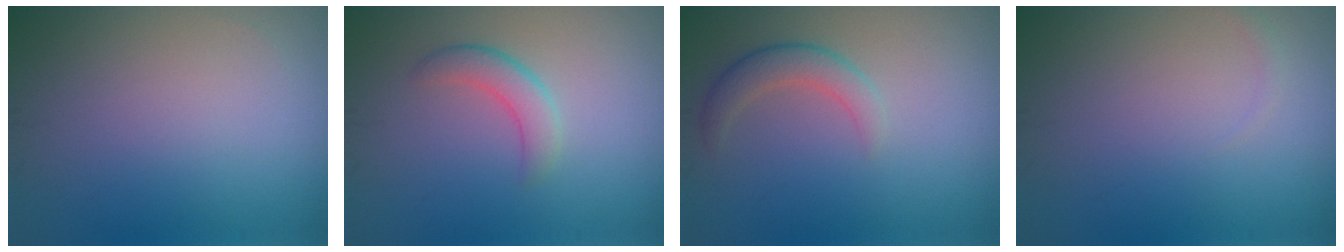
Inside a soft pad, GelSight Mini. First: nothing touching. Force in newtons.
{"total": 2.6, "press": 2.6, "slide": 0.1}
{"total": 2.5, "press": 2.5, "slide": 0.2}
{"total": 0.6, "press": 0.6, "slide": 0.0}